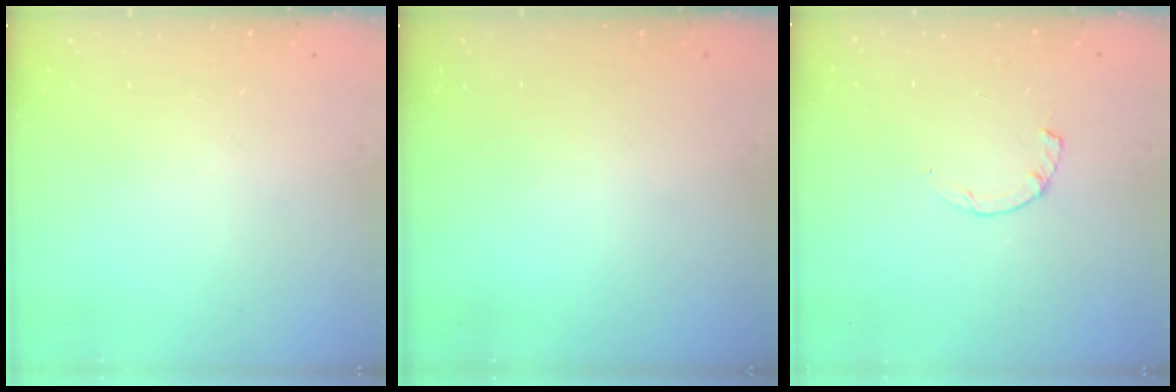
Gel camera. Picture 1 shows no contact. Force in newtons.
{"total": 0.0}
{"total": 1.0, "press": 0.9, "slide": 0.2}